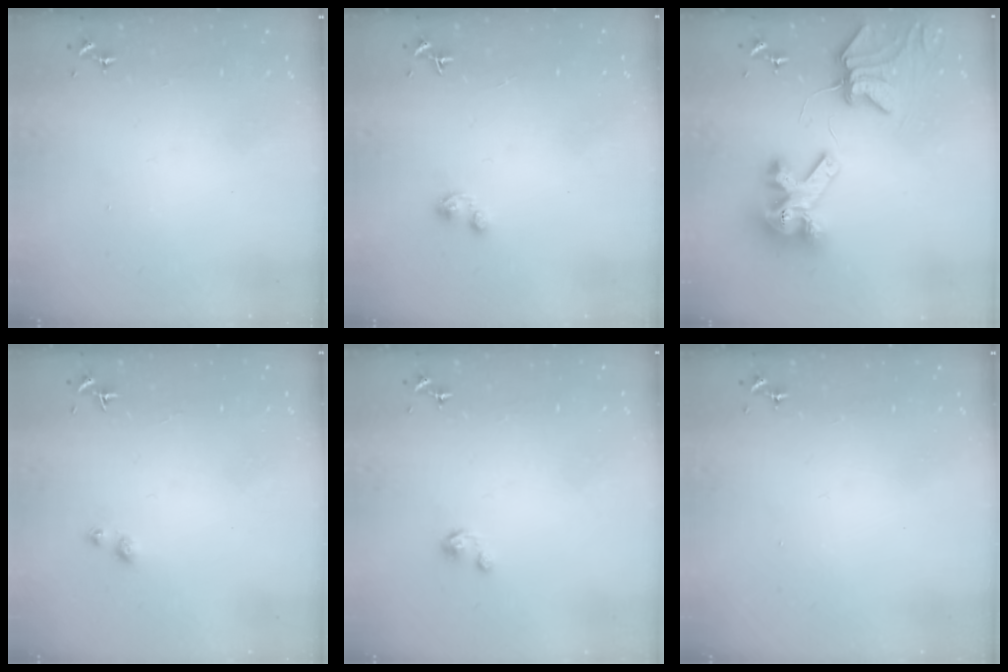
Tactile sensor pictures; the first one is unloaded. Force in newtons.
{"total": 2.8, "press": 2.7, "slide": 0.4}
{"total": 12.4, "press": 12.2, "slide": 1.7}
{"total": 3.0, "press": 3.0, "slide": 0.5}
{"total": 2.2, "press": 2.2, "slide": 0.2}
{"total": 0.0}